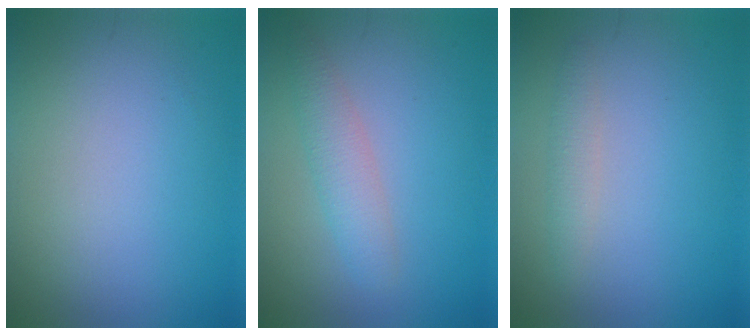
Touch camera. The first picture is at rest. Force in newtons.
{"total": 2.6, "press": 2.6, "slide": 0.2}
{"total": 1.4, "press": 1.4, "slide": 0.0}